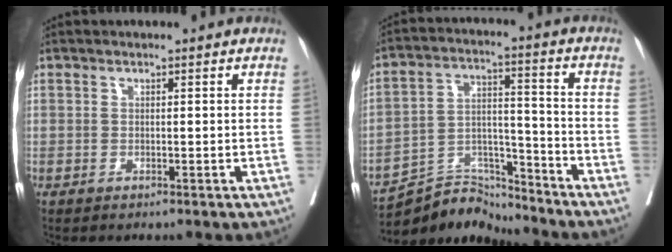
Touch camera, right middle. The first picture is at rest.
{"total": 9.6, "force": [-9.6, 1.1, -0.2], "torque": [0.008, 0.035, -0.175]}